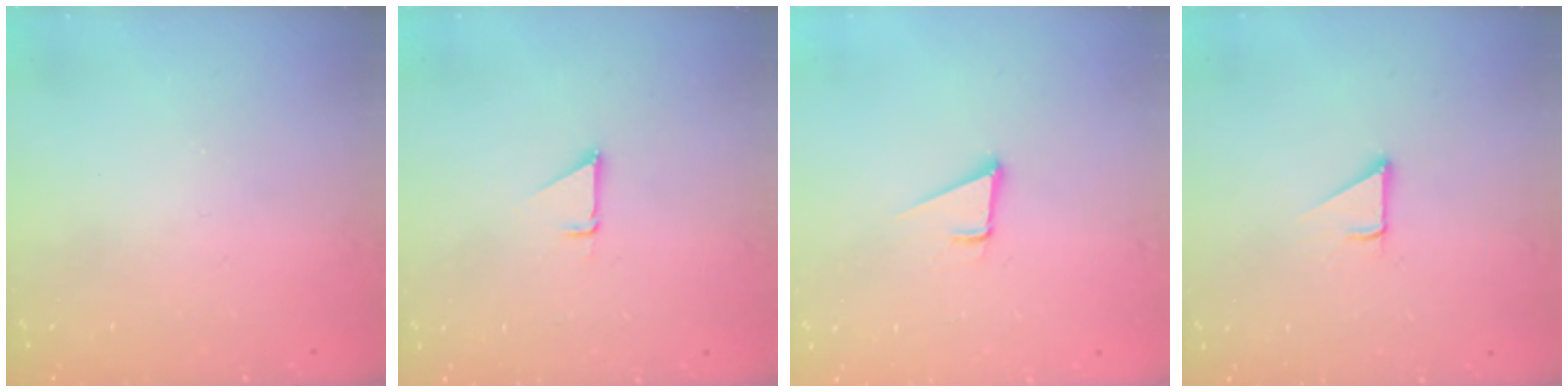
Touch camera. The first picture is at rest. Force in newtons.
{"total": 1.5, "press": 1.5, "slide": 0.1}
{"total": 3.6, "press": 2.8, "slide": 2.3}
{"total": 1.6, "press": 1.6, "slide": 0.2}